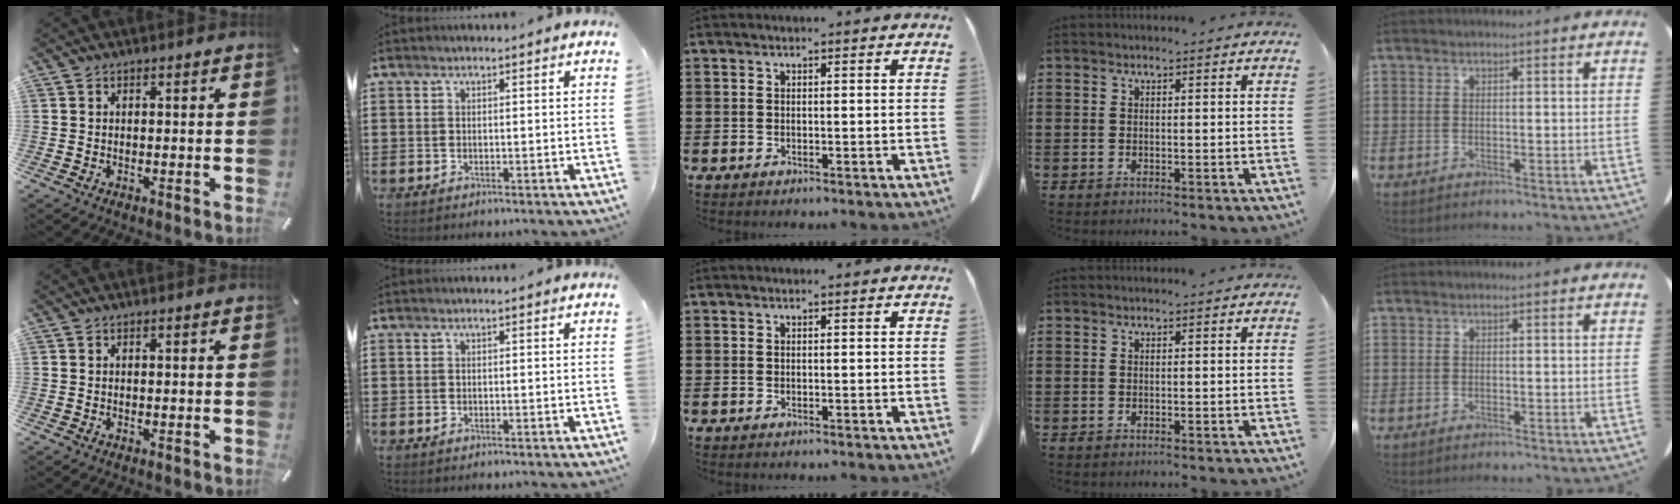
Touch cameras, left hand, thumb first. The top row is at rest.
{}